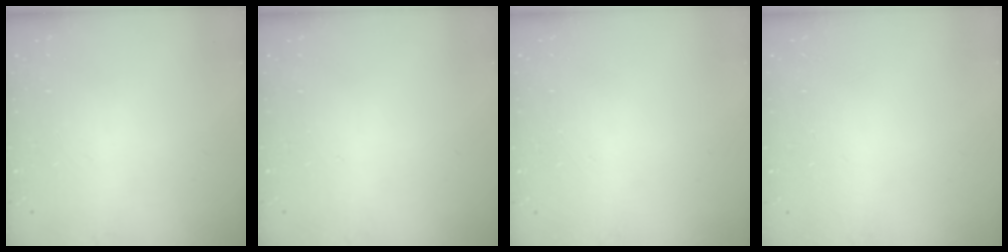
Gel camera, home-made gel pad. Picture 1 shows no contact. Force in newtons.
{"total": 0.0}
{"total": 0.0}
{"total": 0.0}